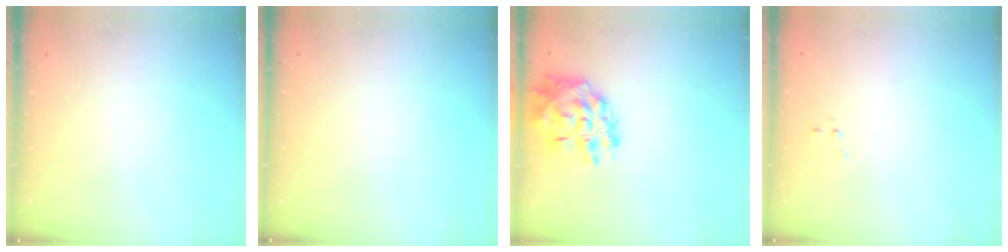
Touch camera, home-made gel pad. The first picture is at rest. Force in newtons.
{"total": 0.0}
{"total": 12.4, "press": 11.7, "slide": 4.1}
{"total": 0.0}